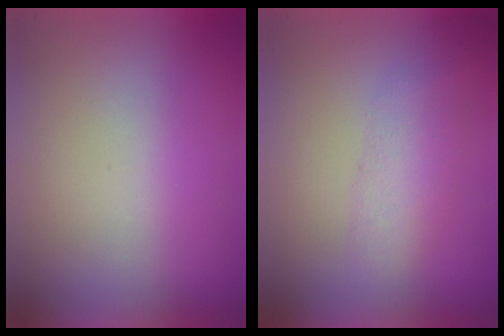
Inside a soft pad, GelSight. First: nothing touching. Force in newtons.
{"total": 2.2}